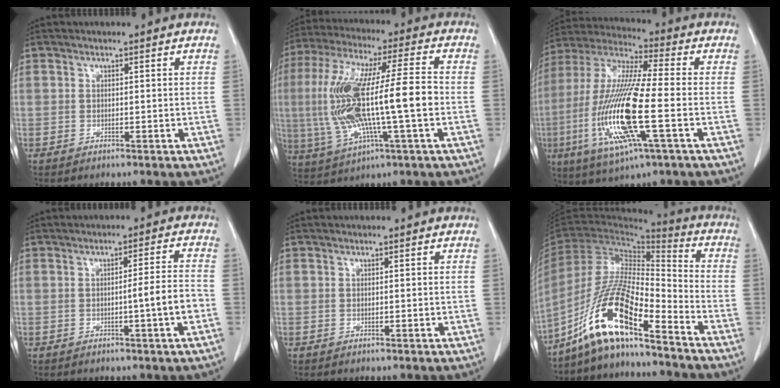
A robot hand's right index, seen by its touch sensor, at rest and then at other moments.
{"total": 17.8, "force": [-1.5, 2.3, 17.6], "torque": [-0.358, 0.010, -0.025]}
{"total": 18.6, "force": [-4.3, 2.0, 18.0], "torque": [-0.386, -0.018, -0.081]}
{"total": 4.9, "force": [-1.6, -0.7, 4.6], "torque": [-0.065, 0.001, -0.023]}
{"total": 0.0}
{"total": 14.9, "force": [-10.4, 1.9, 10.5], "torque": [-0.204, -0.001, -0.193]}